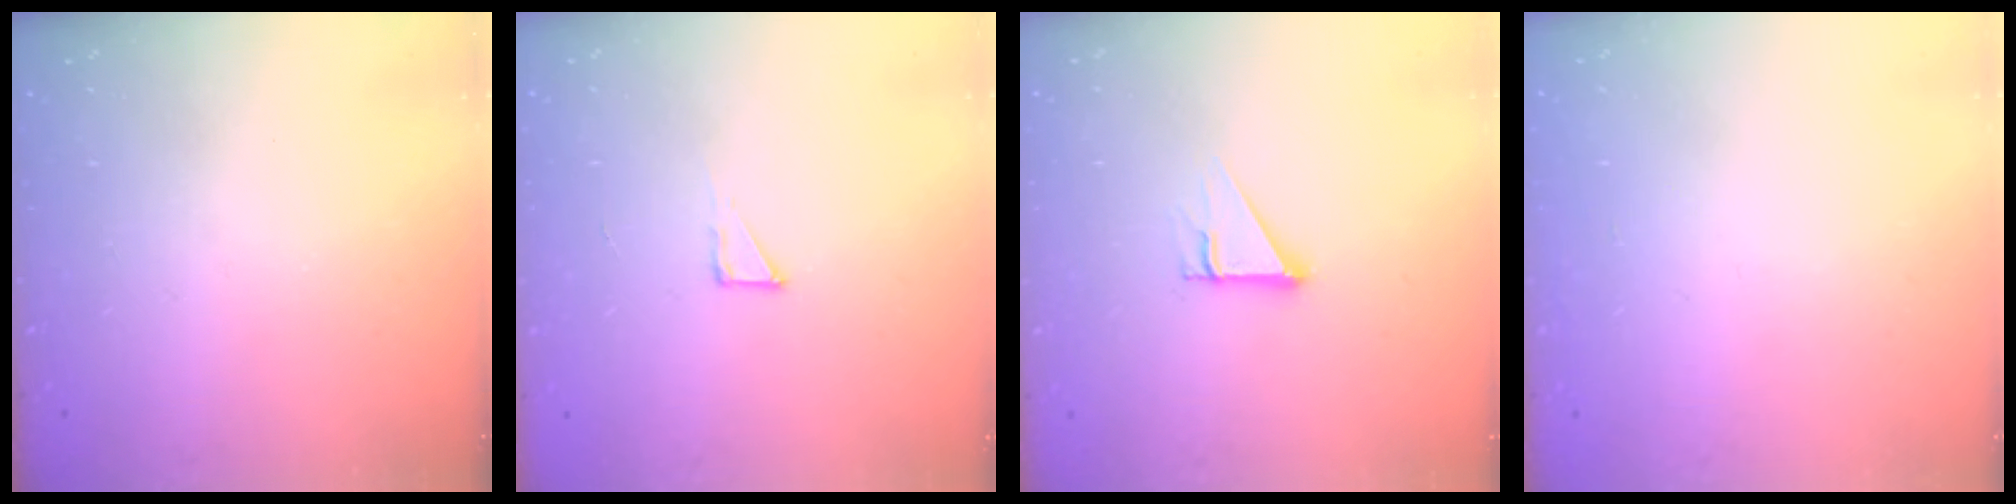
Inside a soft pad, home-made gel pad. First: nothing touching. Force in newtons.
{"total": 3.7, "press": 3.7, "slide": 0.4}
{"total": 2.7, "press": 2.7, "slide": 0.1}
{"total": 0.9, "press": 0.9, "slide": 0.0}